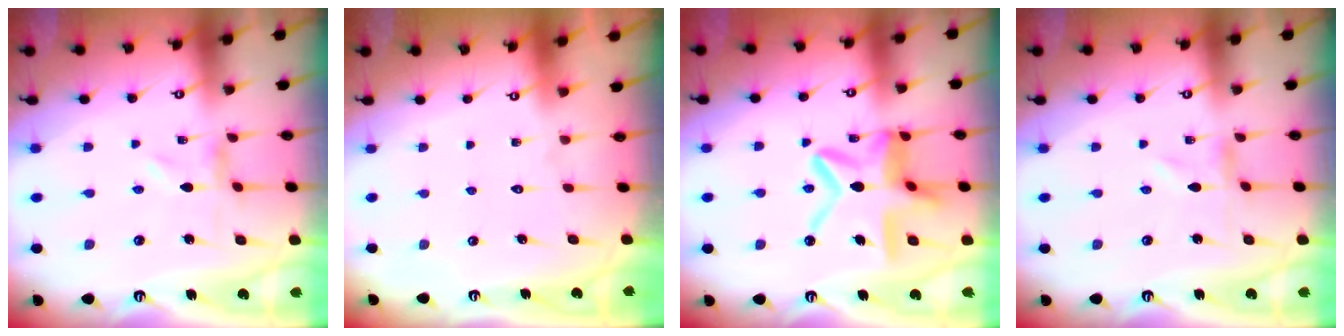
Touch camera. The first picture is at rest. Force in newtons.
{"total": 1.7, "press": 1.7, "slide": 0.1}
{"total": 16.2, "press": 16.1, "slide": 1.6}
{"total": 0.0}